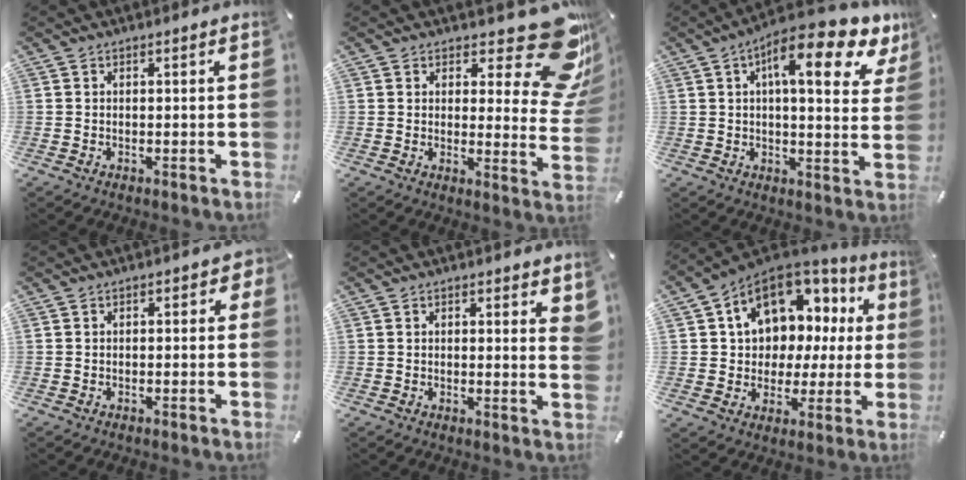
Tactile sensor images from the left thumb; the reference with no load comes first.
{"total": 18.2, "force": [10.8, 6.7, 13.1], "torque": [-0.149, -0.090, 0.177]}
{"total": 15.2, "force": [7.8, 5.0, 12.0], "torque": [-0.180, -0.038, 0.121]}
{"total": 1.6, "force": [-0.4, 1.1, 1.1], "torque": [-0.012, 0.003, -0.010]}
{"total": 2.1, "force": [1.1, 0.6, 1.7], "torque": [-0.021, -0.005, 0.016]}
{"total": 13.2, "force": [5.6, 10.0, 6.6], "torque": [-0.116, -0.036, 0.107]}